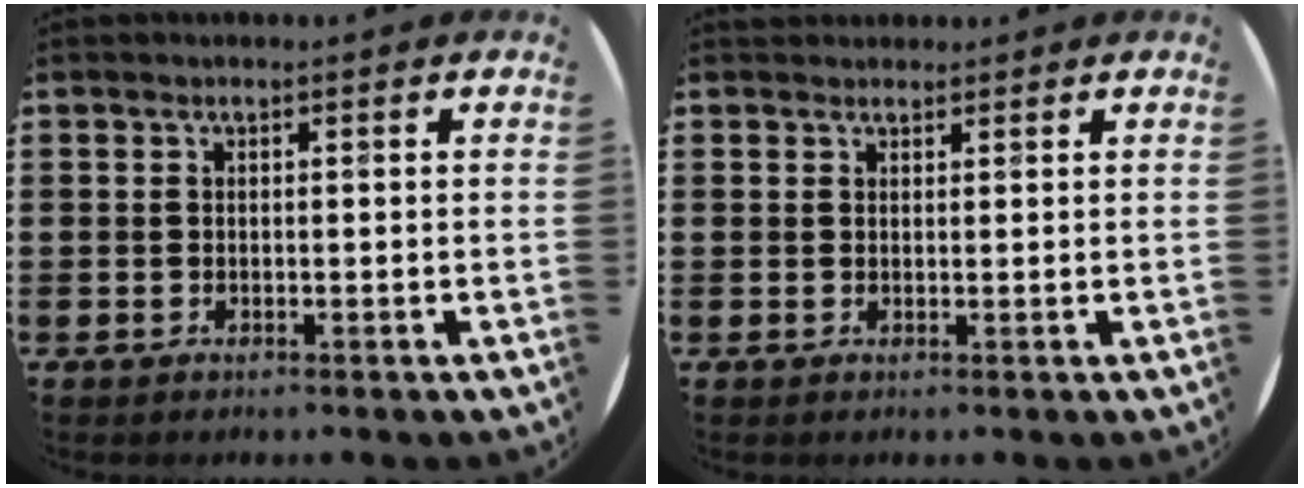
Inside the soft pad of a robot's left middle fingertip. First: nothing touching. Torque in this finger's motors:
{"motor_torque": [-0.17, -0.25, 0.00, 0.02]}